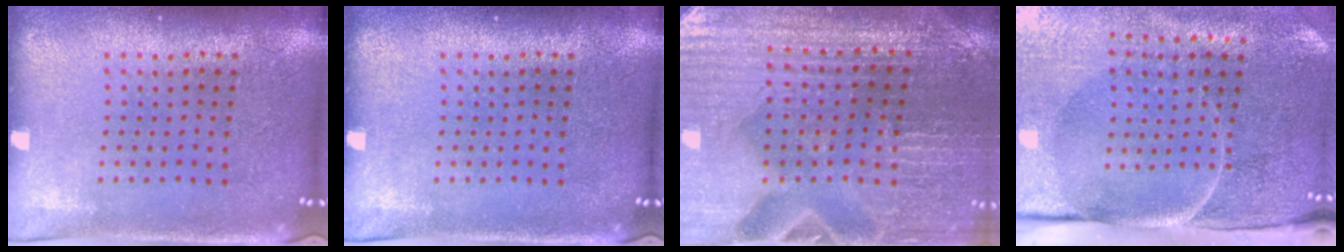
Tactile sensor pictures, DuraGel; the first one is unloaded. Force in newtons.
{"total": 0.0}
{"total": 2.5, "press": 2.4, "slide": 0.4}
{"total": 4.9, "press": 3.9, "slide": 3.0}